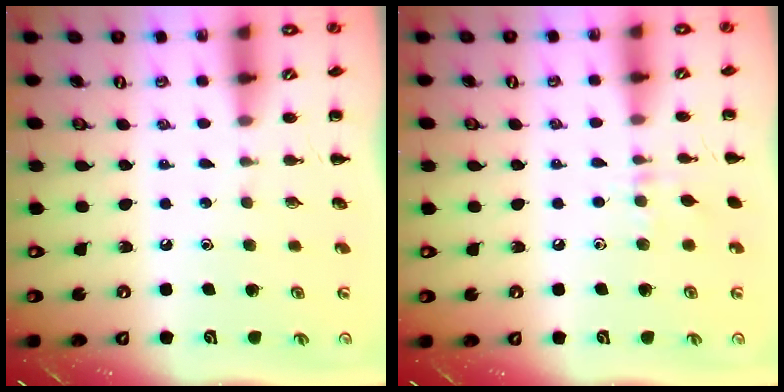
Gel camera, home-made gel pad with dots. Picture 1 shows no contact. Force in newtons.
{"total": 5.3, "press": 5.0, "slide": 1.7}